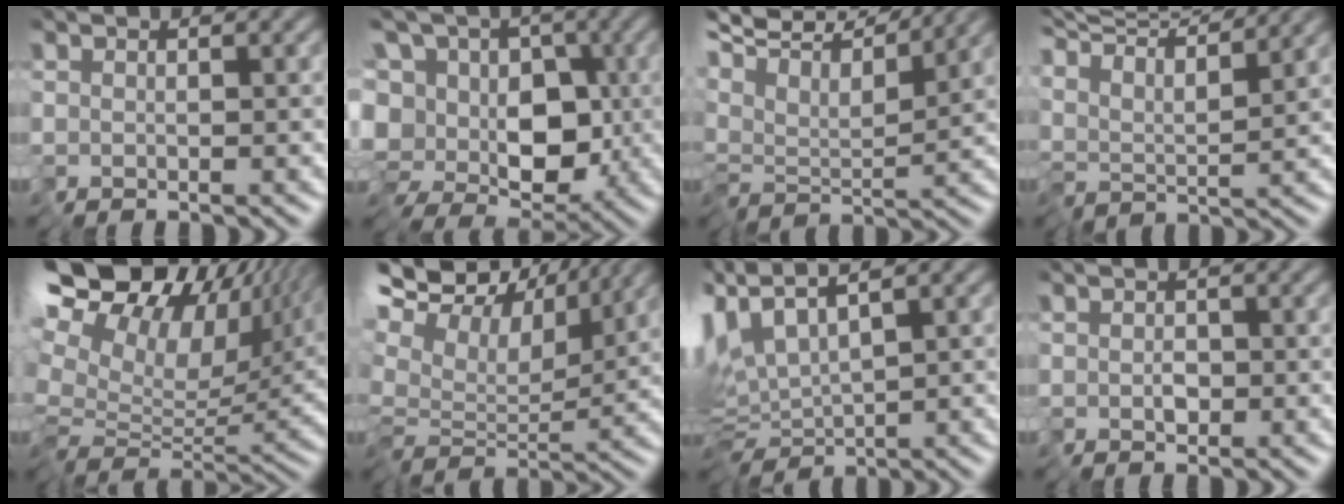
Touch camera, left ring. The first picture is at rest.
{"total": 14.4, "force": [2.2, 11.5, 8.4], "torque": [-0.199, 0.043, 0.026]}
{"total": 8.7, "force": [8.1, 0.7, 3.3], "torque": [-0.097, 0.017, 0.120]}
{"total": 8.9, "force": [8.5, 0.4, 2.7], "torque": [-0.076, 0.015, 0.134]}
{"total": 14.8, "force": [8.0, 8.0, 9.5], "torque": [-0.210, 0.039, 0.142]}
{"total": 10.6, "force": [6.1, 5.5, 6.7], "torque": [-0.166, 0.035, 0.112]}
{"total": 7.8, "force": [2.3, 3.0, 6.9], "torque": [-0.156, 0.001, 0.069]}
{"total": 1.1, "force": [0.1, 0.8, 0.8], "torque": [-0.005, 0.000, 0.001]}